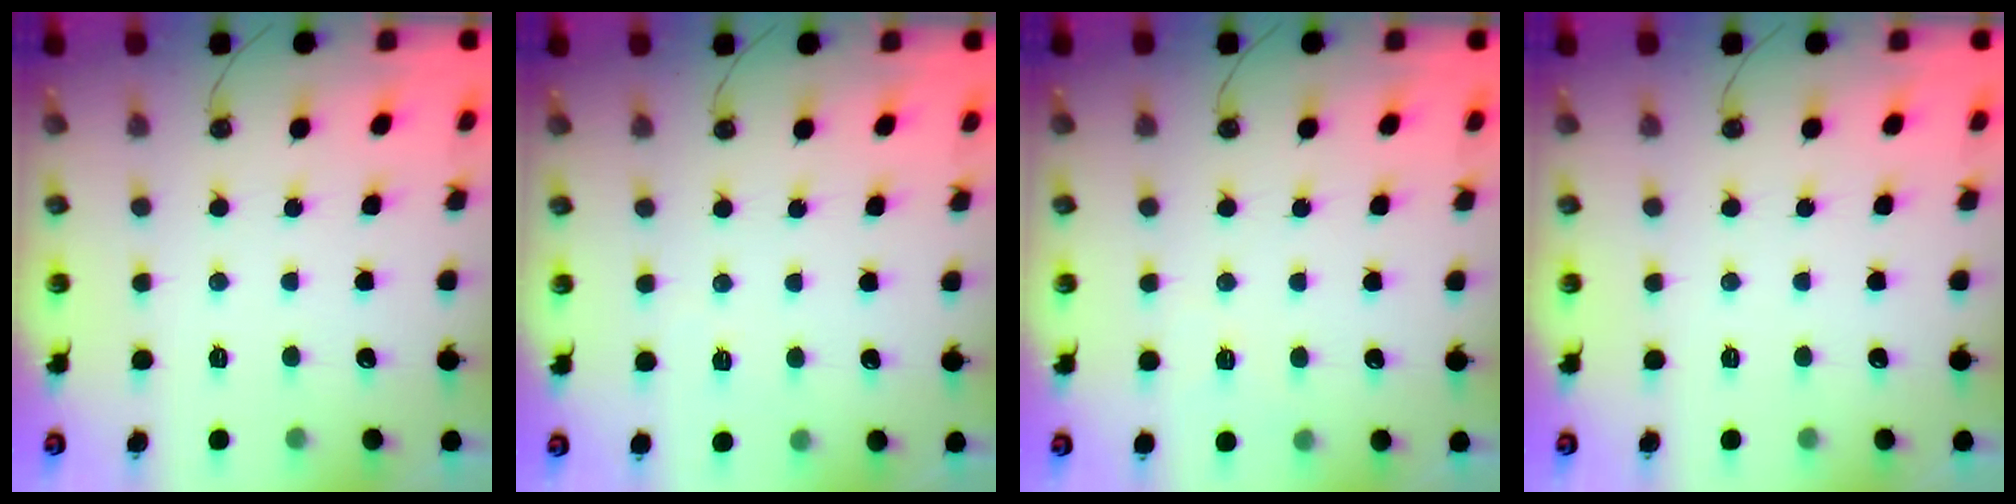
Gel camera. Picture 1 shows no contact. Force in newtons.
{"total": 1.4, "press": 1.4, "slide": 0.5}
{"total": 4.1, "press": 4.1, "slide": 0.2}
{"total": 0.0}